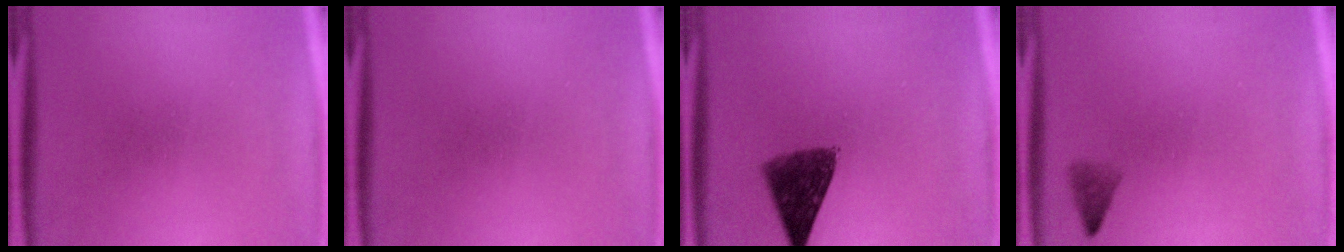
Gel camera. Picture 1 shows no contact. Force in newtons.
{"total": 0.0}
{"total": 8.2}
{"total": 1.6}